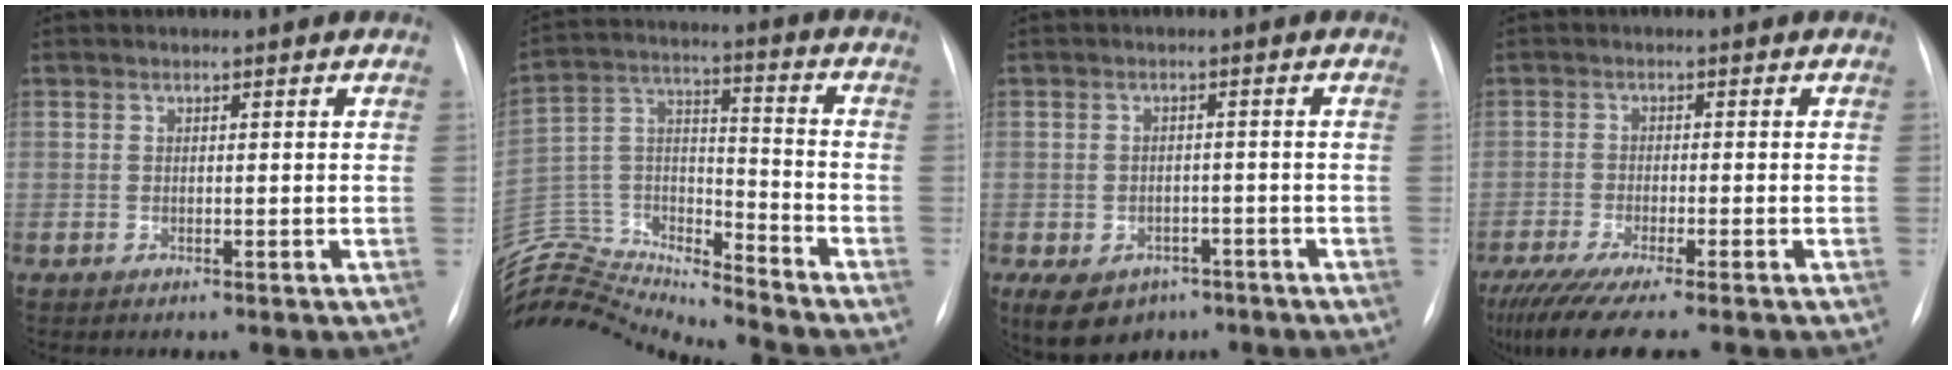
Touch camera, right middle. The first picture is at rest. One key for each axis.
{"total": 20.6, "fx": -20.2, "fy": 0.7, "fz": 4.2, "tx": -0.090, "ty": 0.037, "tz": -0.353}
{"total": 10.8, "fx": -5.9, "fy": 7.9, "fz": 4.5, "tx": -0.108, "ty": 0.007, "tz": -0.077}
{"total": 10.4, "fx": -8.2, "fy": 0.6, "fz": 6.4, "tx": -0.099, "ty": -0.026, "tz": -0.135}